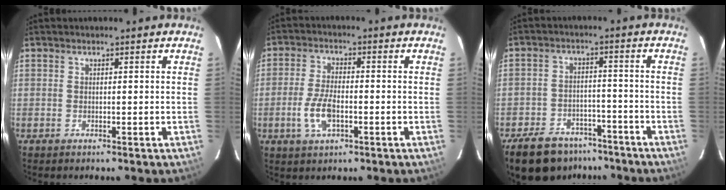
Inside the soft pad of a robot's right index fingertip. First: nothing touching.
{"total": 7.0, "force": [-2.3, 3.2, 5.8], "torque": [-0.126, -0.002, -0.043]}
{"total": 16.2, "force": [-12.2, 8.4, 6.6], "torque": [-0.165, 0.009, -0.172]}